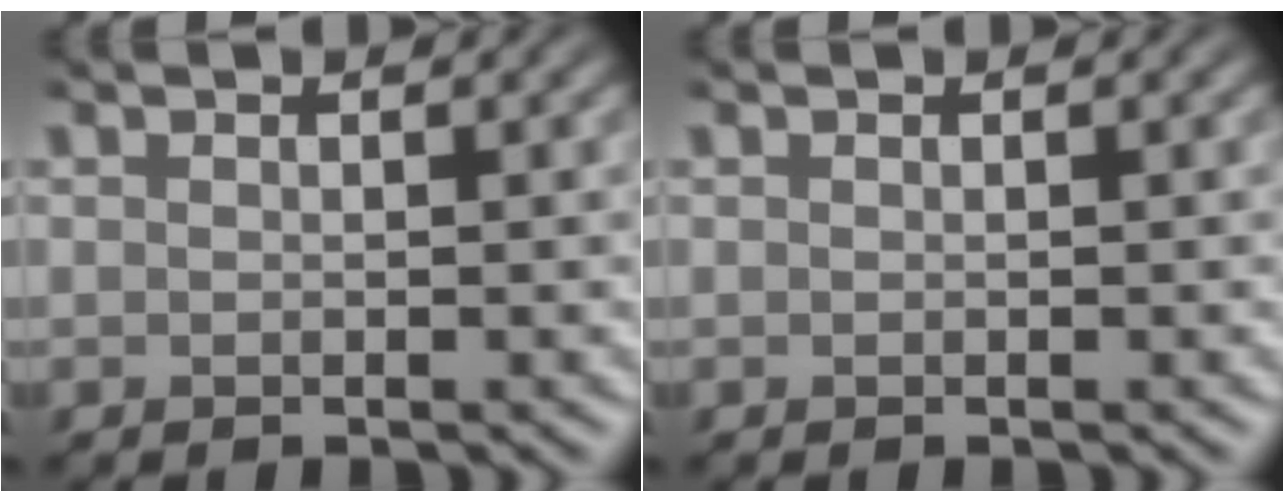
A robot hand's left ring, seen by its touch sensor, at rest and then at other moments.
{"total": 0.0}